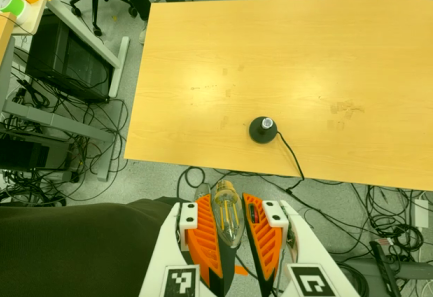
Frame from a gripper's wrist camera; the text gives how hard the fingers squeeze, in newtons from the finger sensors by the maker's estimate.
{"total": 13.9, "left": 15.6, "right": 12.2}